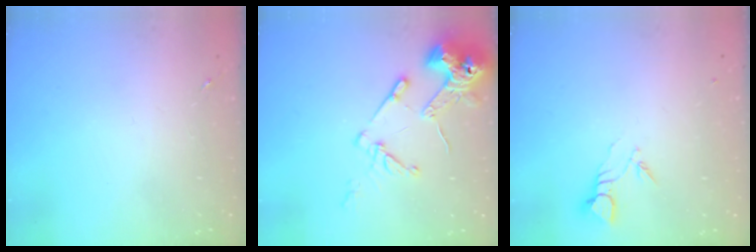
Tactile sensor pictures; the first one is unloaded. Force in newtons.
{"total": 14.1, "press": 13.9, "slide": 2.0}
{"total": 3.7, "press": 3.7, "slide": 0.1}